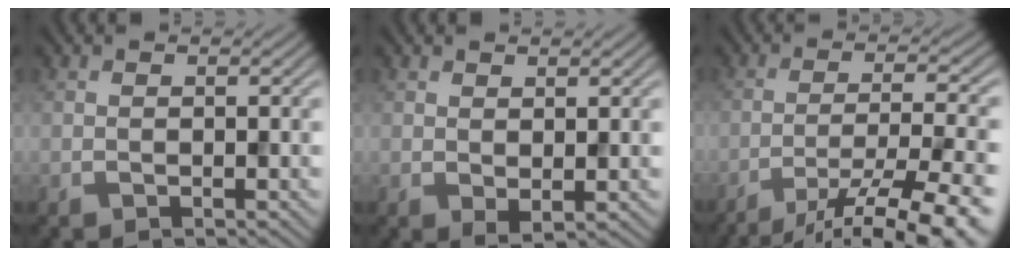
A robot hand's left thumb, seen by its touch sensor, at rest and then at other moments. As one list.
[{"total": 1.4, "force": [0.6, 0.7, 1.1], "torque": [-0.022, -0.006, 0.014]}, {"total": 14.5, "force": [-10.7, 2.7, 9.4], "torque": [-0.137, -0.012, -0.144]}]